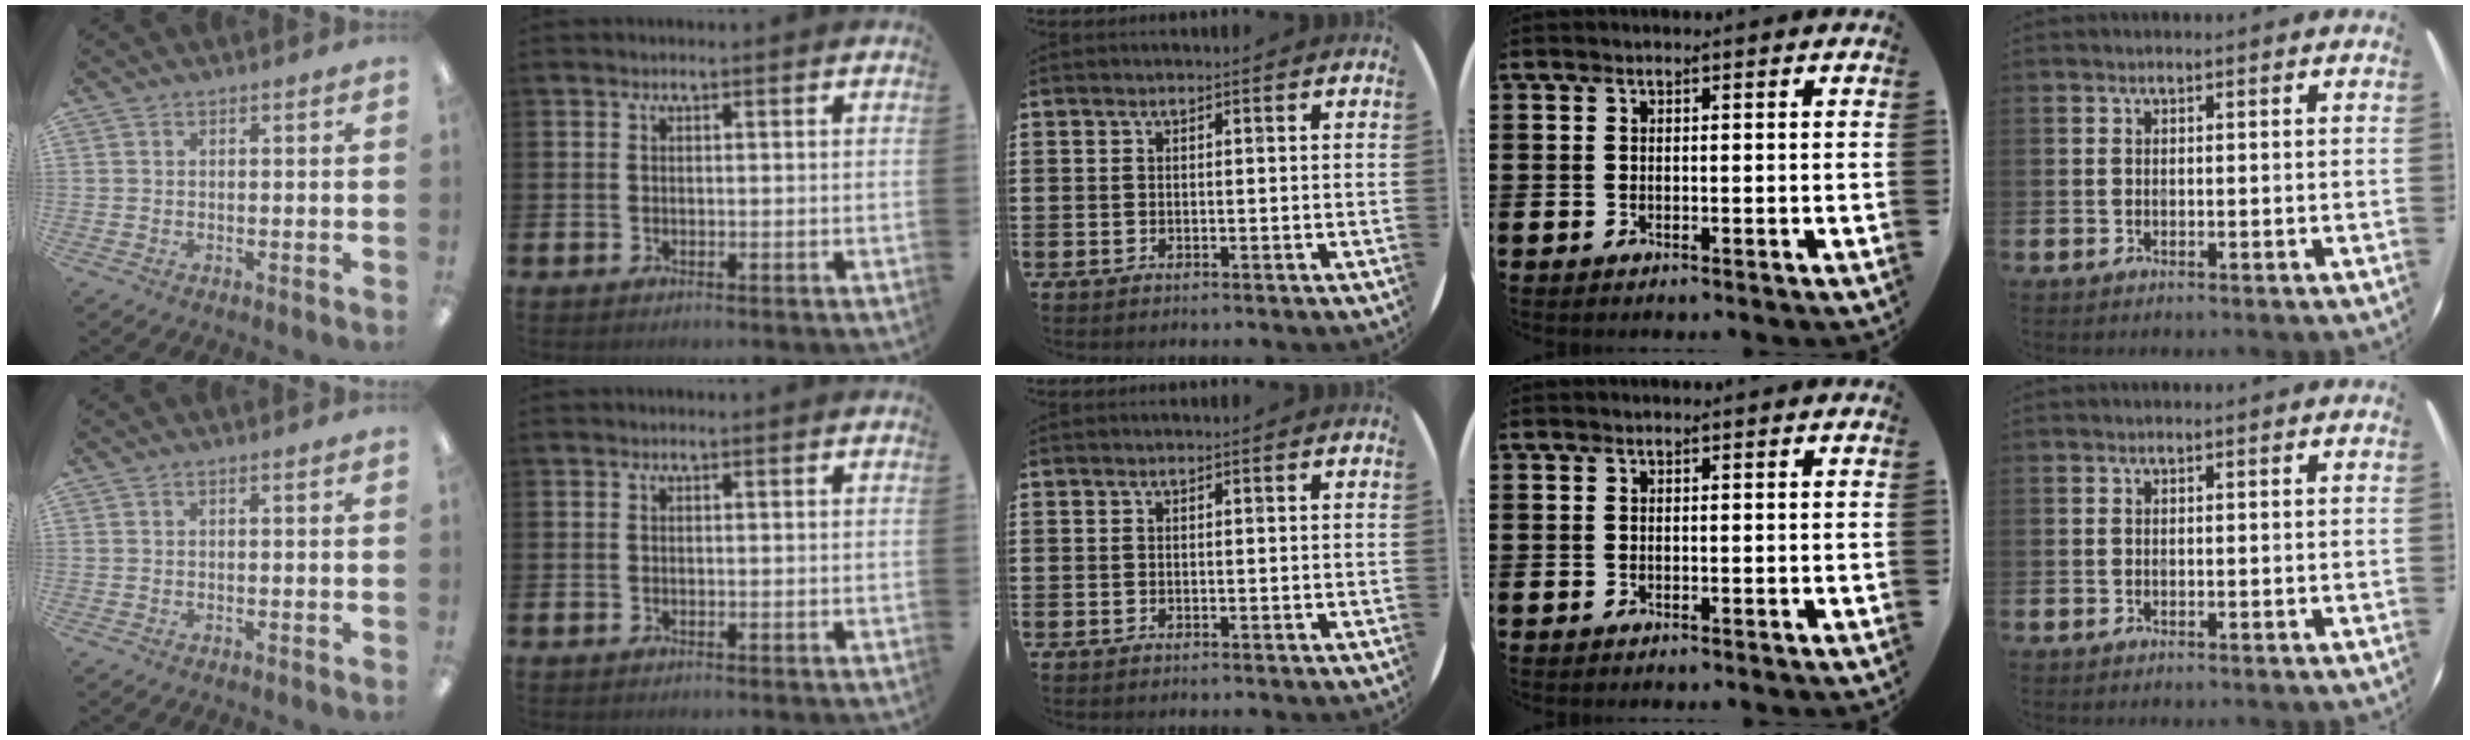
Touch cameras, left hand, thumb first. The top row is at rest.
{}